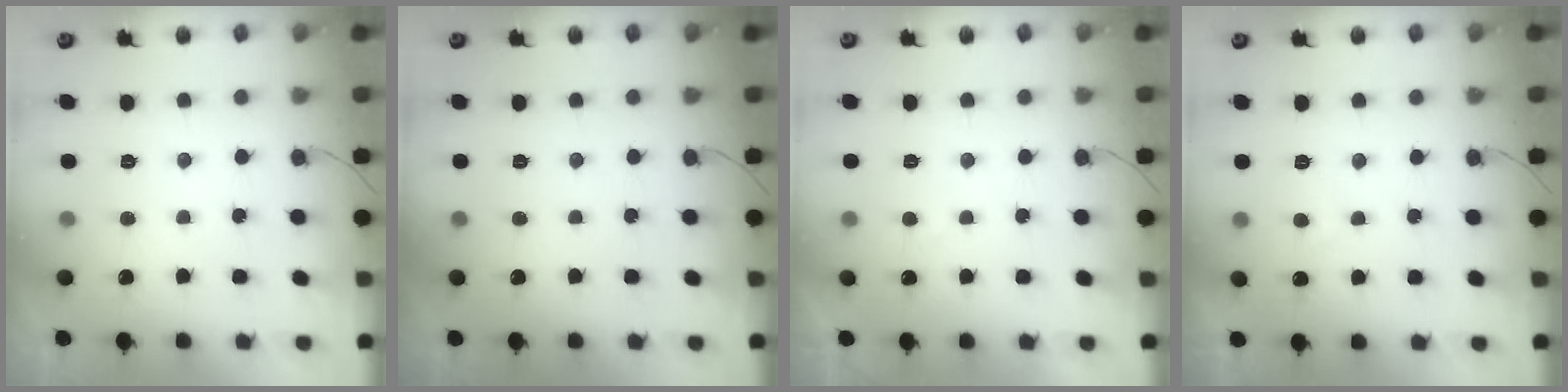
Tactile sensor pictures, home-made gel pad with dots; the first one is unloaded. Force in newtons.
{"total": 0.0}
{"total": 1.0, "press": 0.8, "slide": 0.5}
{"total": 1.2, "press": 1.1, "slide": 0.5}